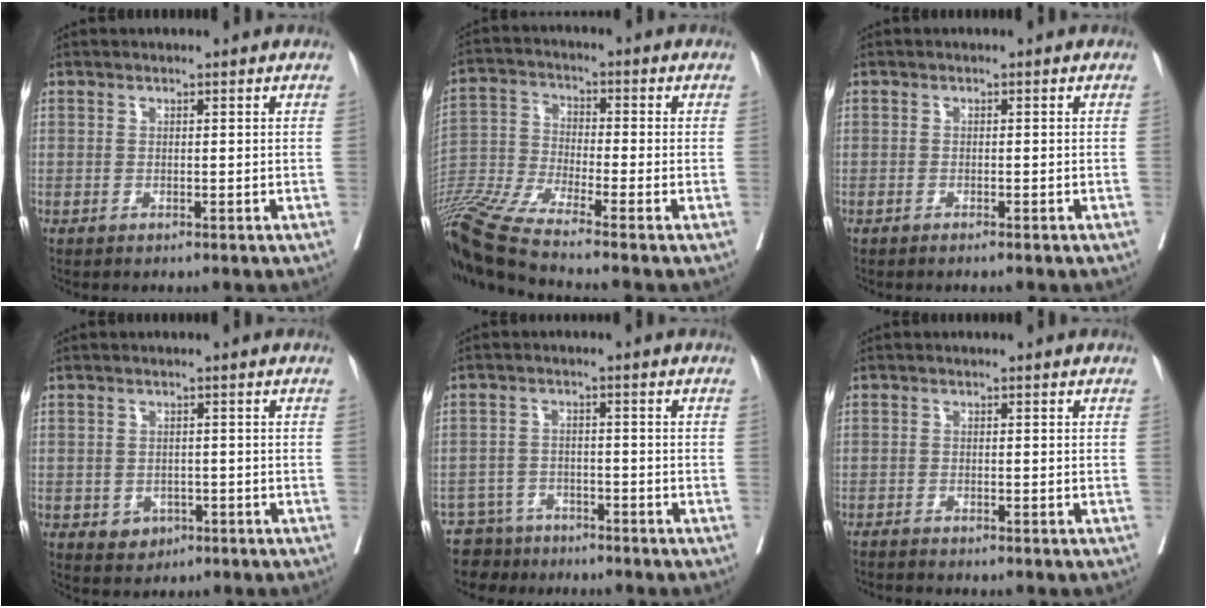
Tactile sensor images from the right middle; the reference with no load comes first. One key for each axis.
{"total": 13.4, "fx": -11.4, "fy": -1.6, "fz": 6.9, "tx": -0.151, "ty": -0.022, "tz": -0.219}
{"total": 1.4, "fx": -1.2, "fy": 0.0, "fz": 0.8, "tx": -0.013, "ty": -0.003, "tz": -0.015}
{"total": 2.7, "fx": -1.2, "fy": 2.2, "fz": 1.0, "tx": -0.009, "ty": 0.005, "tz": -0.009}
{"total": 5.4, "fx": -4.9, "fy": 2.0, "fz": -1.0, "tx": 0.020, "ty": 0.003, "tz": -0.090}
{"total": 2.2, "fx": -2.1, "fy": -0.3, "fz": 0.6, "tx": -0.013, "ty": -0.005, "tz": -0.035}